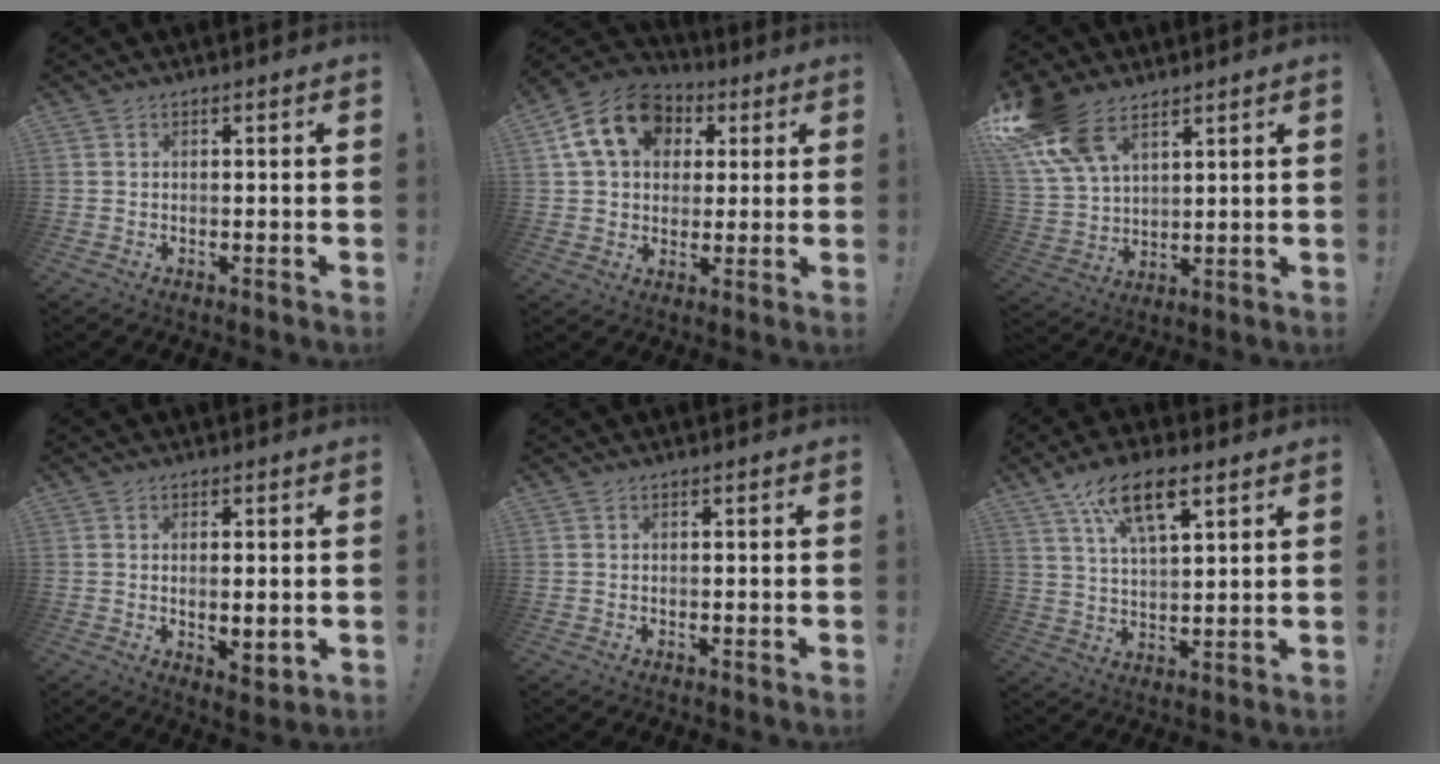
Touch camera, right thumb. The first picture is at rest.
{"total": 16.9, "force": [5.8, 12.8, 9.5], "torque": [-0.138, -0.007, 0.112]}
{"total": 15.5, "force": [9.9, 8.6, 8.3], "torque": [-0.171, -0.045, 0.189]}
{"total": 3.8, "force": [1.0, 1.6, 3.3], "torque": [-0.037, -0.012, 0.020]}
{"total": 0.0}
{"total": 13.2, "force": [7.6, 5.4, 9.4], "torque": [-0.158, -0.019, 0.135]}